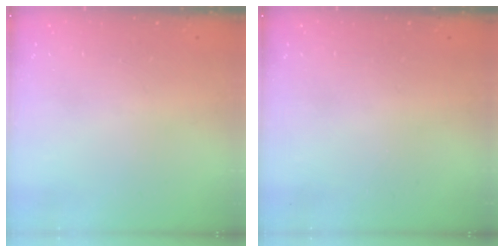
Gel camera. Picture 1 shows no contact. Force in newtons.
{"total": 0.0}